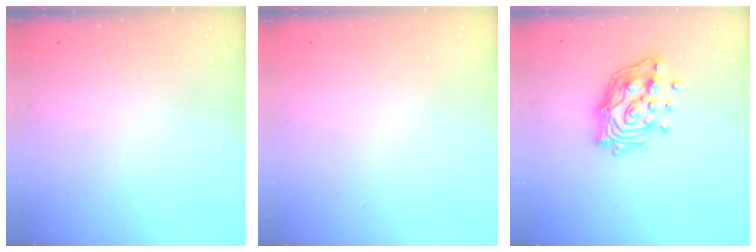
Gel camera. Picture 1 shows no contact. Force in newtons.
{"total": 0.0}
{"total": 15.5, "press": 15.4, "slide": 0.9}